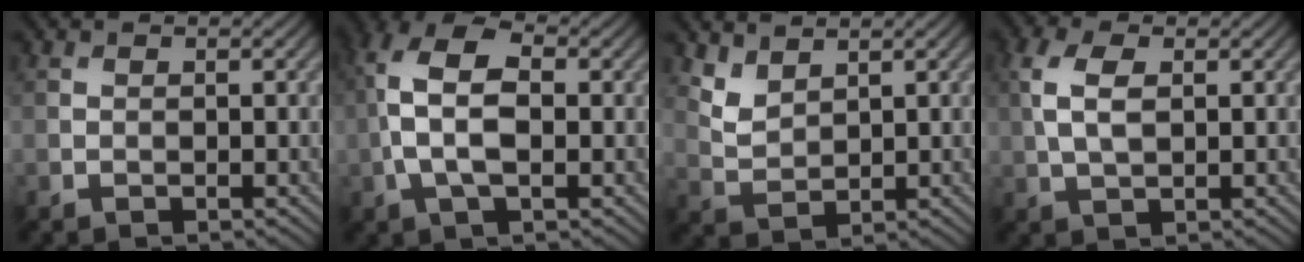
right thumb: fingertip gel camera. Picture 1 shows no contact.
{"total": 8.6, "force": [-0.2, 4.5, 7.3], "torque": [-0.166, 0.016, -0.014]}
{"total": 3.5, "force": [2.8, 1.6, 1.6], "torque": [-0.047, -0.006, 0.067]}
{"total": 4.8, "force": [0.9, 2.5, 4.0], "torque": [-0.100, 0.004, 0.018]}